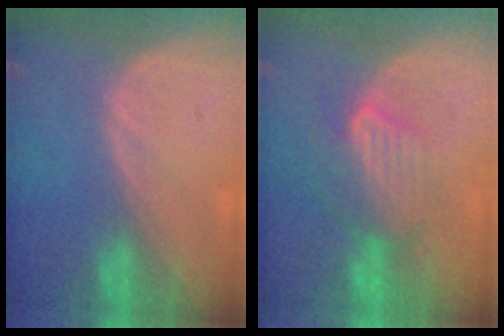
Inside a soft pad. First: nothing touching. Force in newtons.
{"total": 7.6, "press": 7.2, "slide": 2.2}